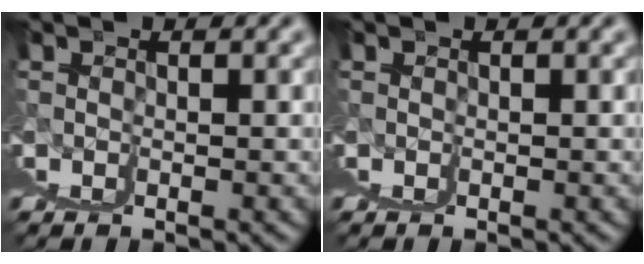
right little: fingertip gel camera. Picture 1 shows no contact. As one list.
[{"total": 0.0}]